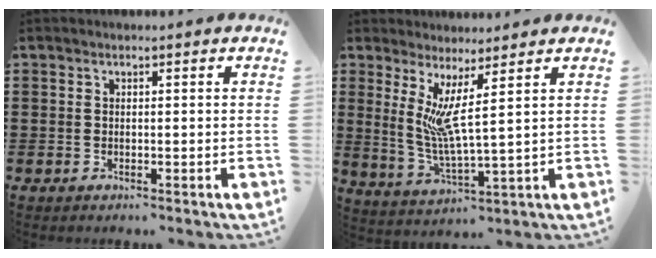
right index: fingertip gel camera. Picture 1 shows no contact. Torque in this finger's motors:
{"motor_torque": [0.39, 0.45, 0.46, 0.21]}